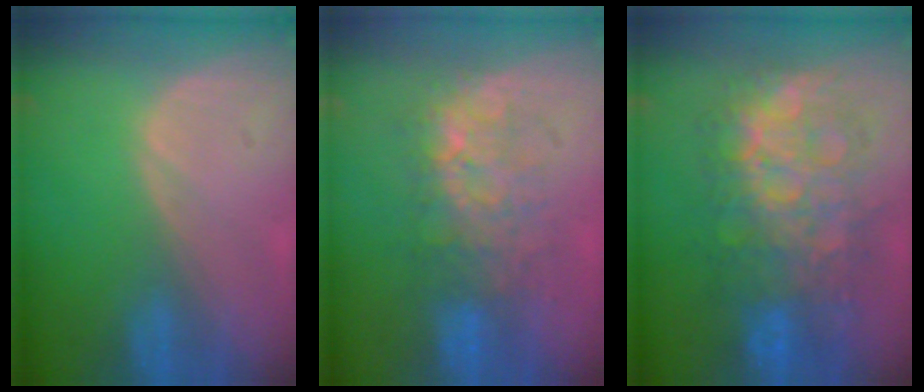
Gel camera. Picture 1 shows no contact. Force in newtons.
{"total": 7.7, "press": 7.5, "slide": 1.5}
{"total": 12.3, "press": 12.3, "slide": 1.3}